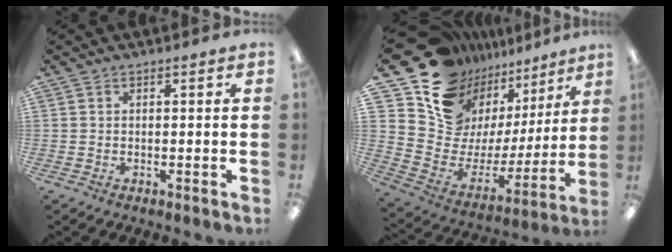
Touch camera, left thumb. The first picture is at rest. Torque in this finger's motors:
{"motor_torque": [0.51, 0.64, 0.90, -1.87, 0.03]}